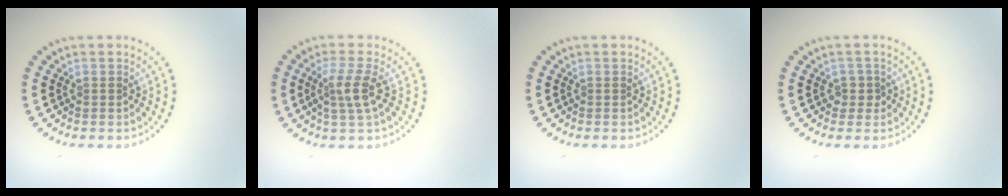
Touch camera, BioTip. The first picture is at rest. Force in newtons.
{"total": 2.7, "press": 2.3, "slide": 1.4}
{"total": 0.0}
{"total": 1.3, "press": 1.1, "slide": 0.7}